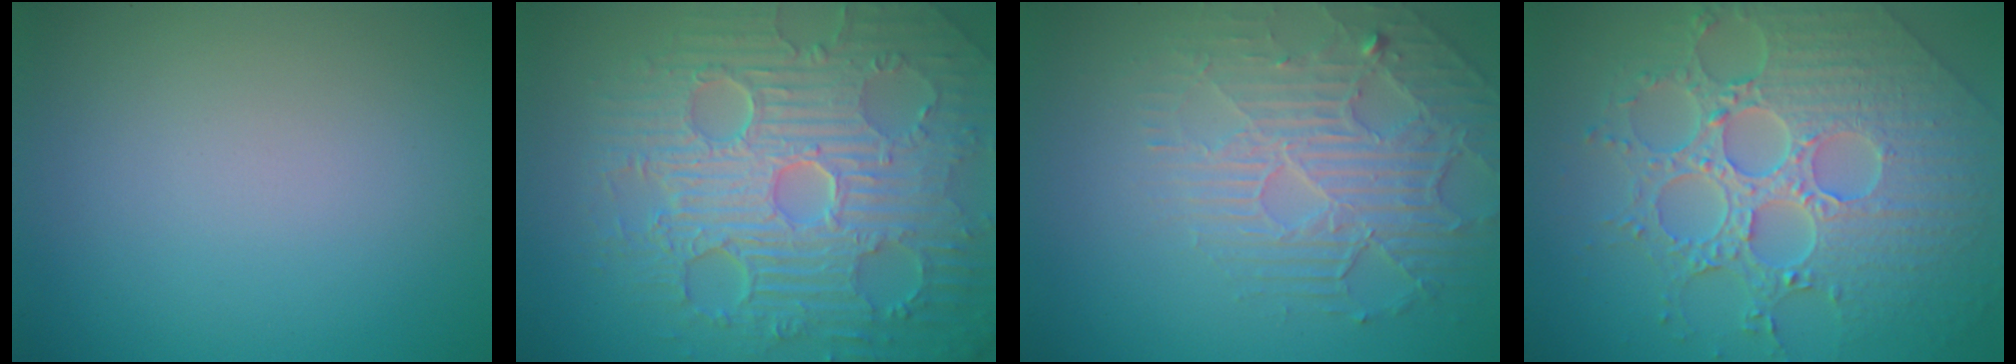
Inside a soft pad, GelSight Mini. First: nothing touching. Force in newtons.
{"total": 10.8, "press": 7.1, "slide": 8.1}
{"total": 4.2, "press": 3.9, "slide": 1.7}
{"total": 8.7, "press": 6.4, "slide": 5.8}